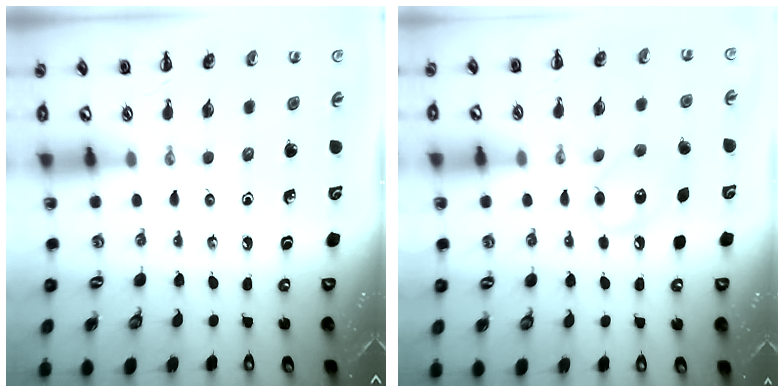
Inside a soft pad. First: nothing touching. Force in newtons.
{"total": 9.2, "press": 9.2, "slide": 1.0}